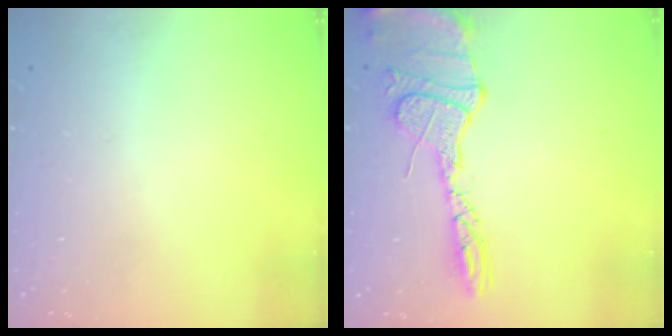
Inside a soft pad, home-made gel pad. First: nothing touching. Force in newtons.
{"total": 14.8, "press": 14.8, "slide": 1.1}